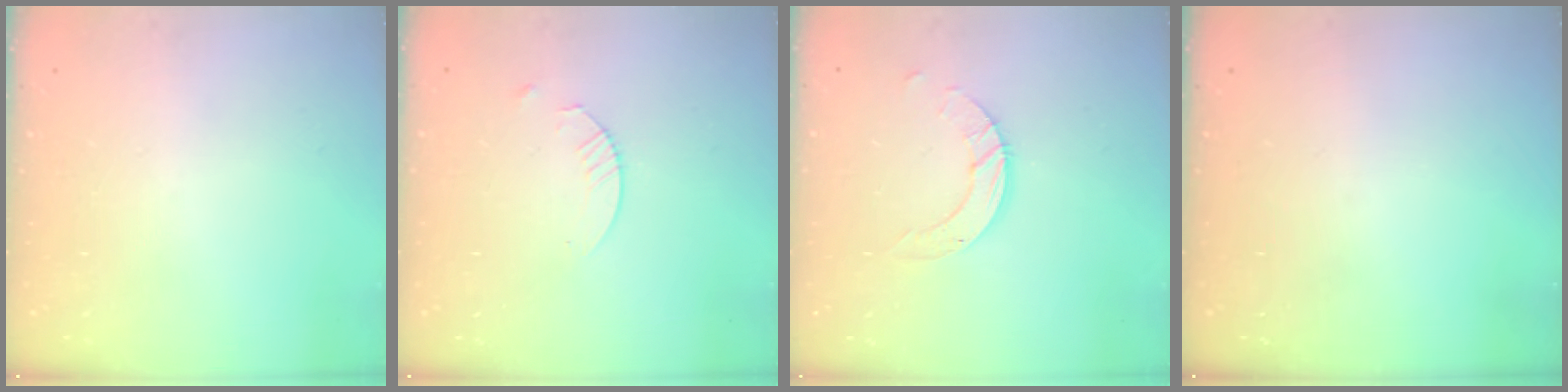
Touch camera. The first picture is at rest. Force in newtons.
{"total": 2.4, "press": 2.4, "slide": 0.3}
{"total": 6.5, "press": 6.5, "slide": 0.5}
{"total": 0.0}